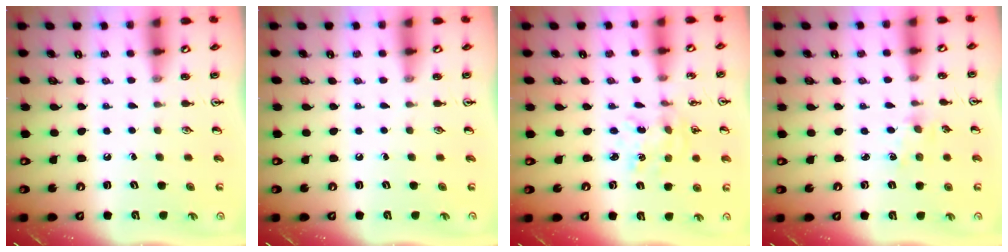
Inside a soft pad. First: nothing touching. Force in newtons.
{"total": 0.0}
{"total": 1.4, "press": 1.4, "slide": 0.2}
{"total": 2.5, "press": 2.4, "slide": 0.3}